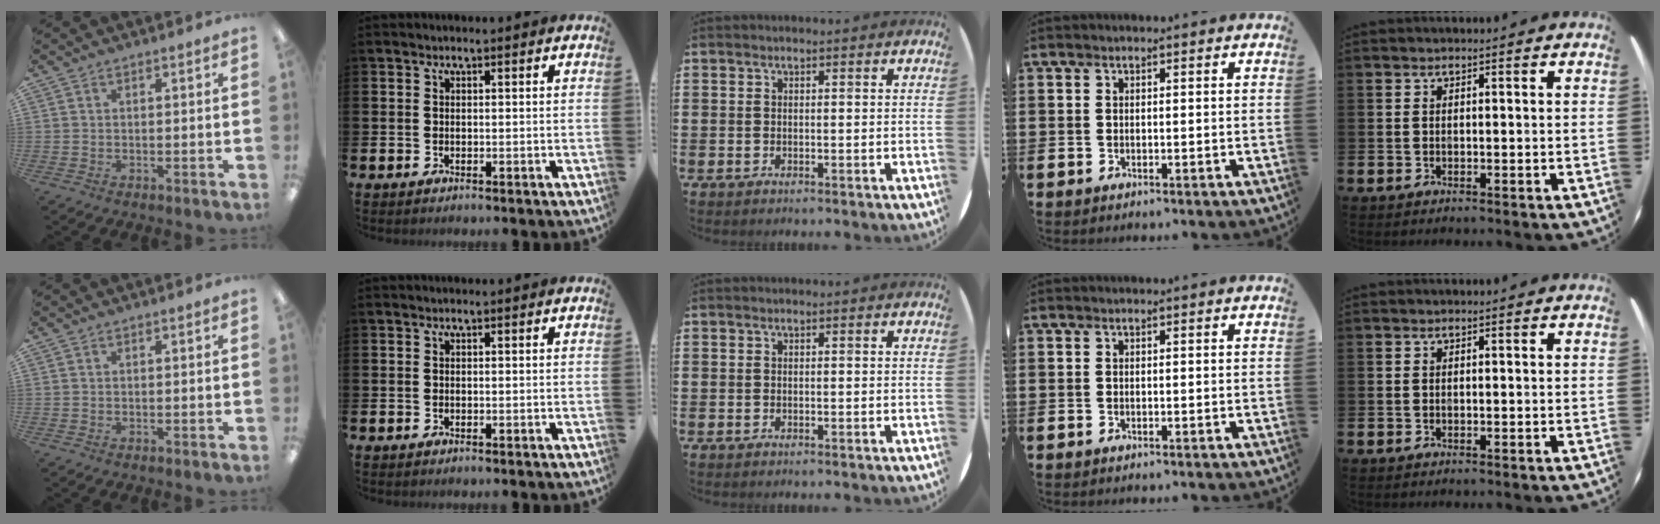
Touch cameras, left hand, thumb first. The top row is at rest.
{}